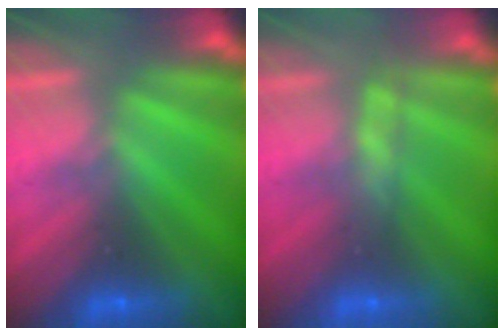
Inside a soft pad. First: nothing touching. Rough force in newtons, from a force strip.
{"total": 2.6}